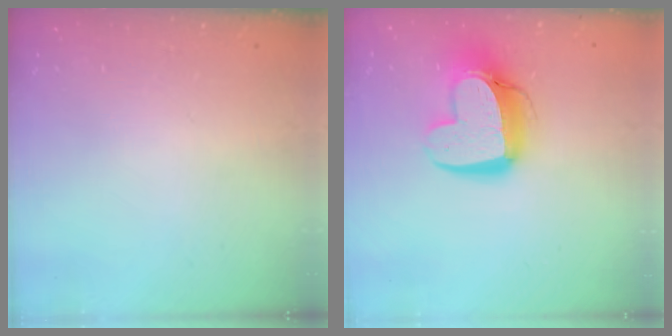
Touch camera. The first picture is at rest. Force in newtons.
{"total": 15.5, "press": 15.5, "slide": 1.2}